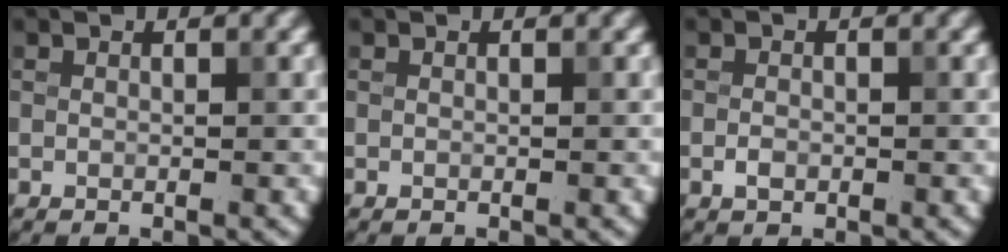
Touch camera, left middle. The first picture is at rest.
{"total": 0.0}
{"total": 1.1, "force": [-0.4, 0.7, 0.7], "torque": [-0.012, 0.000, -0.010]}